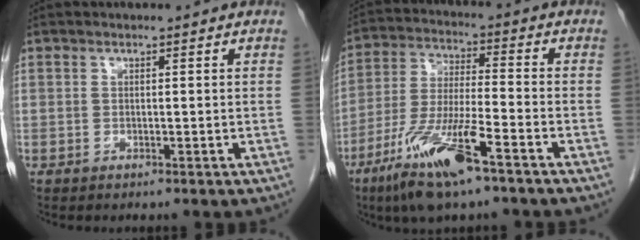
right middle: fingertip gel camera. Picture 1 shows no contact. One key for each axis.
{"total": 13.1, "fx": -7.8, "fy": 1.4, "fz": 10.4, "tx": -0.217, "ty": -0.027, "tz": -0.145}